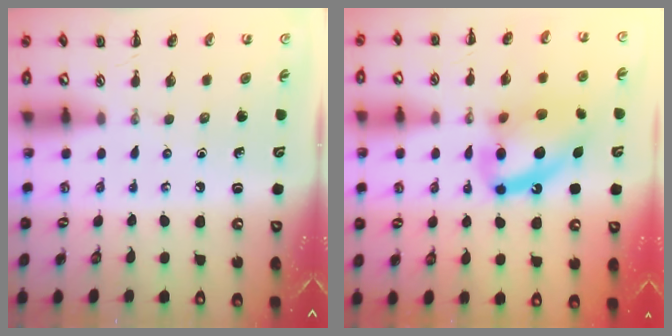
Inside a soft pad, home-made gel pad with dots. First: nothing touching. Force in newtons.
{"total": 15.4, "press": 15.1, "slide": 3.2}